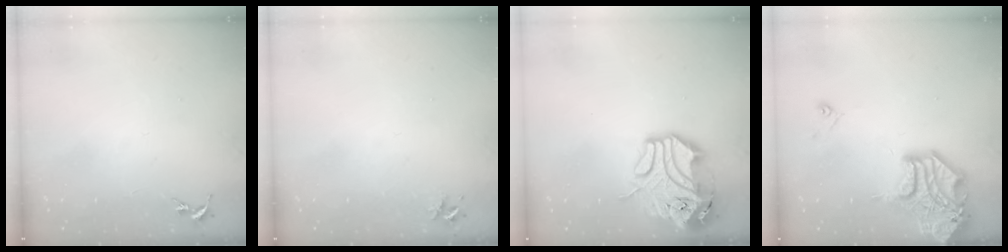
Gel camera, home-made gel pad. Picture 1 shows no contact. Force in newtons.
{"total": 3.2, "press": 3.1, "slide": 0.5}
{"total": 16.1, "press": 15.9, "slide": 2.3}
{"total": 15.9, "press": 15.7, "slide": 2.4}